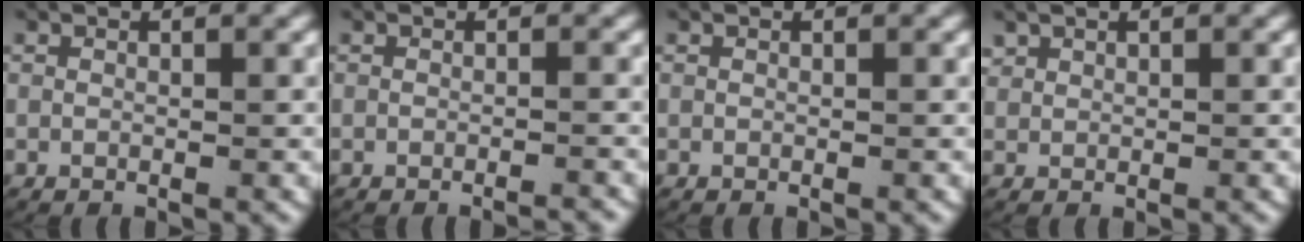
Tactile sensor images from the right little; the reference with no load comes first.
{"total": 1.3, "force": [-1.2, 0.0, 0.4], "torque": [-0.004, 0.001, -0.019]}
{"total": 0.0}
{"total": 1.3, "force": [0.7, 1.0, 0.4], "torque": [-0.014, 0.005, 0.010]}